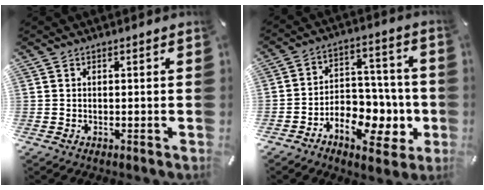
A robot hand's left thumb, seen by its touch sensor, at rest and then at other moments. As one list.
[{"total": 12.0, "force": [-5.2, 8.5, 6.6], "torque": [-0.081, 0.030, -0.078]}]